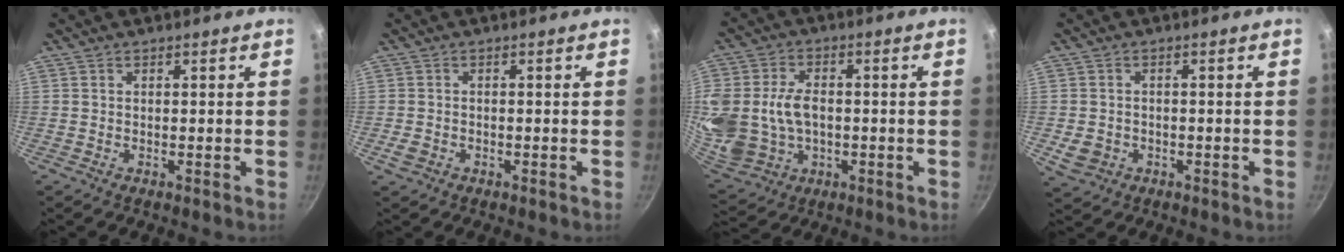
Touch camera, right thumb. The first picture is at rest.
{"total": 2.3, "force": [-1.0, 1.7, 1.2], "torque": [-0.024, 0.005, -0.016]}
{"total": 19.3, "force": [-0.4, 14.8, 12.3], "torque": [-0.283, 0.018, 0.010]}
{"total": 4.5, "force": [-1.2, 3.8, 2.2], "torque": [-0.041, 0.008, -0.014]}